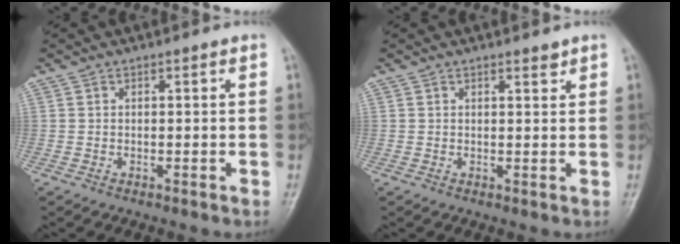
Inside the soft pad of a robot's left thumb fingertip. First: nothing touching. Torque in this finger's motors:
{"motor_torque": [-0.10, -0.11, -0.11, -0.09, -0.05]}